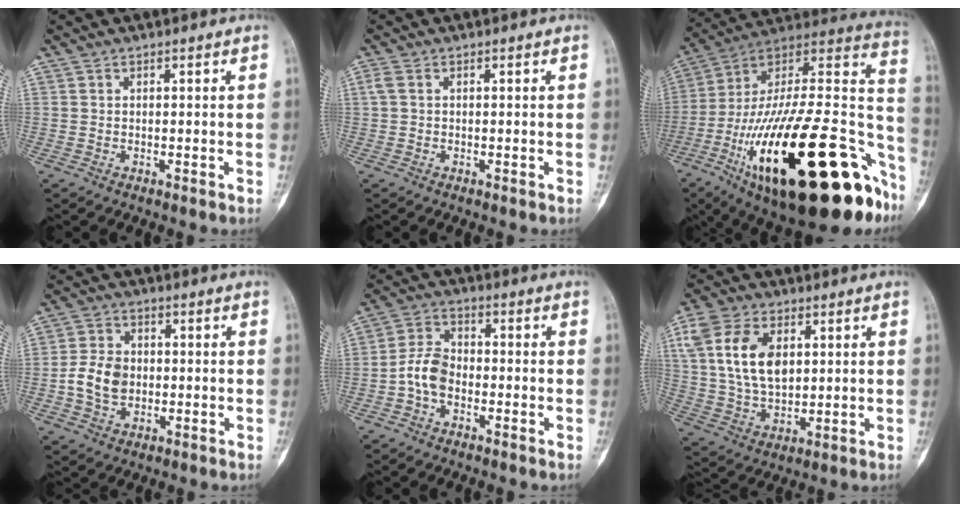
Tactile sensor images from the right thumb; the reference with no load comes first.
{"total": 1.4, "force": [0.3, 0.7, 1.1], "torque": [-0.036, 0.008, 0.007]}
{"total": 42.6, "force": [-16.8, 15.4, 36.0], "torque": [-0.505, 0.052, -0.268]}
{"total": 7.6, "force": [-0.9, 5.8, 4.9], "torque": [-0.082, 0.011, -0.019]}
{"total": 6.5, "force": [-2.1, 4.4, 4.4], "torque": [-0.079, 0.025, -0.051]}
{"total": 13.9, "force": [3.7, 8.7, 10.2], "torque": [-0.191, -0.005, 0.075]}